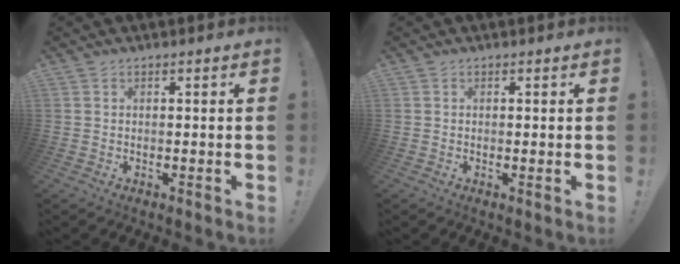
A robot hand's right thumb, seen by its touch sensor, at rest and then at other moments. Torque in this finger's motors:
{"motor_torque": [-0.05, -0.25, 0.02, -0.07, -0.03]}